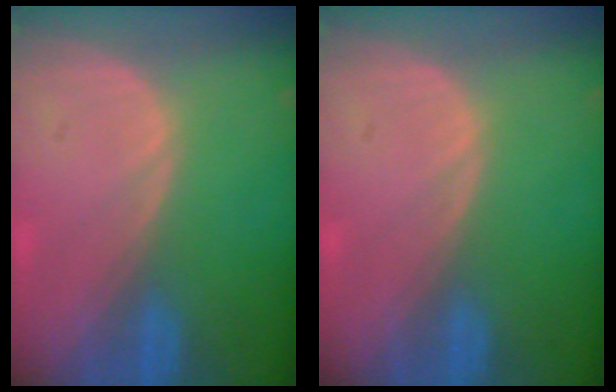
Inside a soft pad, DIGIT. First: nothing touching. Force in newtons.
{"total": 0.0}